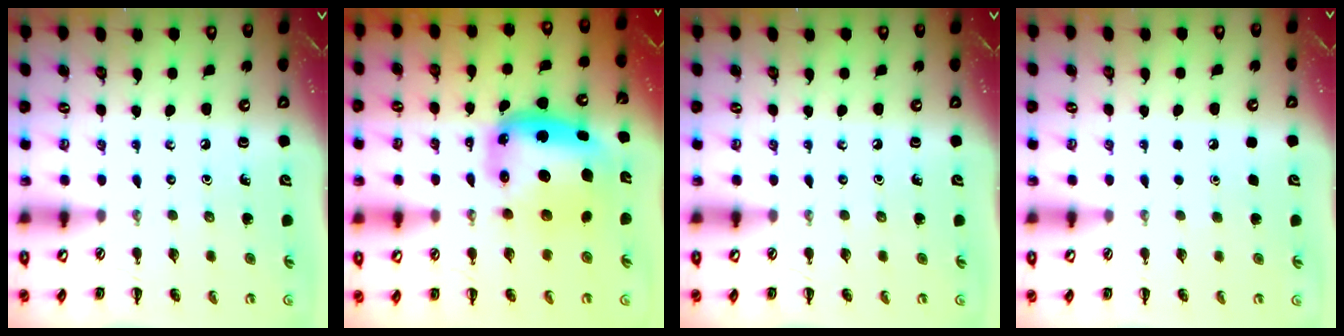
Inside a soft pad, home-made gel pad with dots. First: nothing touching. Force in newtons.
{"total": 9.0, "press": 8.6, "slide": 2.6}
{"total": 0.0}
{"total": 1.7, "press": 1.7, "slide": 0.1}